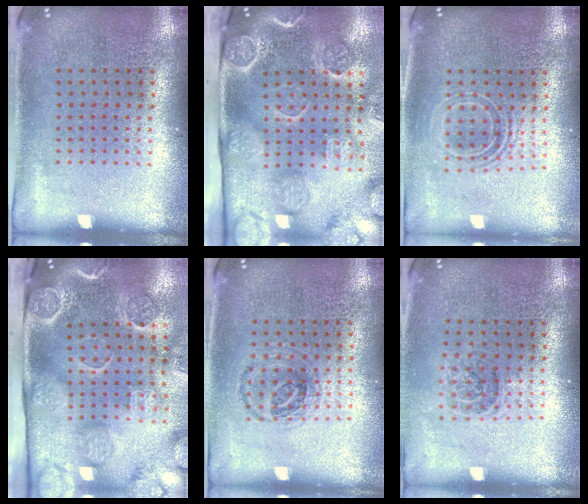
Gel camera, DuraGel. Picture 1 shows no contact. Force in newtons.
{"total": 4.6, "press": 3.5, "slide": 2.9}
{"total": 1.8, "press": 1.3, "slide": 1.1}
{"total": 4.6, "press": 3.5, "slide": 2.9}
{"total": 1.0, "press": 1.0, "slide": 0.3}
{"total": 1.2, "press": 1.0, "slide": 0.7}